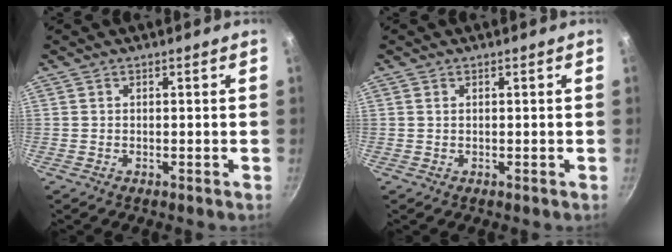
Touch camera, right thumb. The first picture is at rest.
{"total": 0.0}